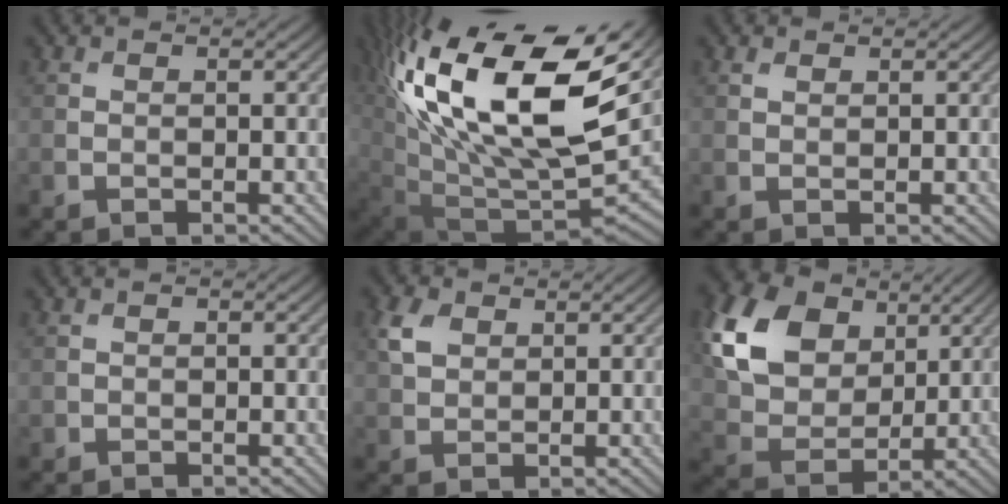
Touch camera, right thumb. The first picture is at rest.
{"total": 20.5, "force": [8.3, 10.5, 15.5], "torque": [-0.327, 0.017, 0.157]}
{"total": 0.9, "force": [0.6, 0.5, 0.3], "torque": [-0.008, 0.000, 0.014]}
{"total": 0.8, "force": [0.0, 0.7, 0.2], "torque": [-0.003, -0.005, -0.001]}
{"total": 3.5, "force": [1.5, 2.5, 2.0], "torque": [-0.051, 0.006, 0.030]}
{"total": 14.4, "force": [5.8, 10.2, 8.4], "torque": [-0.219, 0.026, 0.106]}